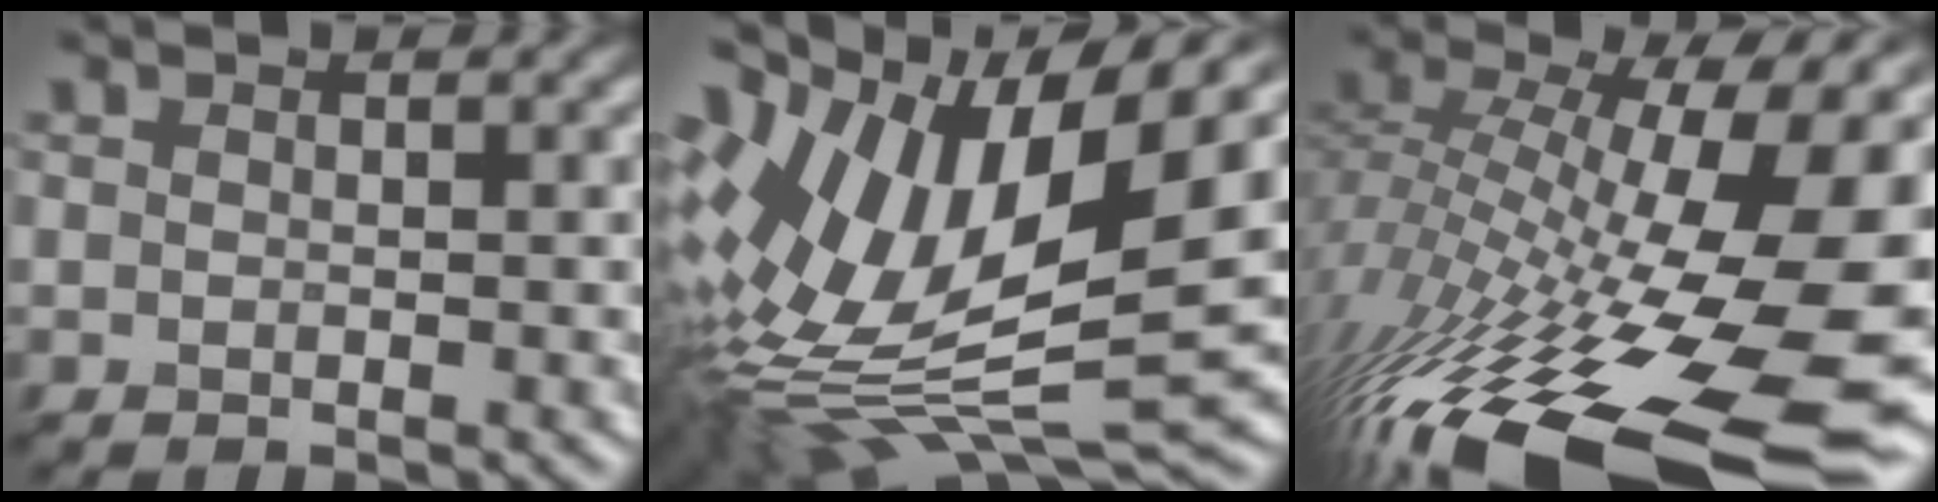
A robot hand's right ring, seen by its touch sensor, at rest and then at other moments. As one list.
[{"total": 15.0, "force": [2.2, 7.0, 13.1], "torque": [-0.255, 0.004, 0.038]}, {"total": 19.9, "force": [-6.9, 7.9, 17.0], "torque": [-0.301, -0.019, -0.118]}]